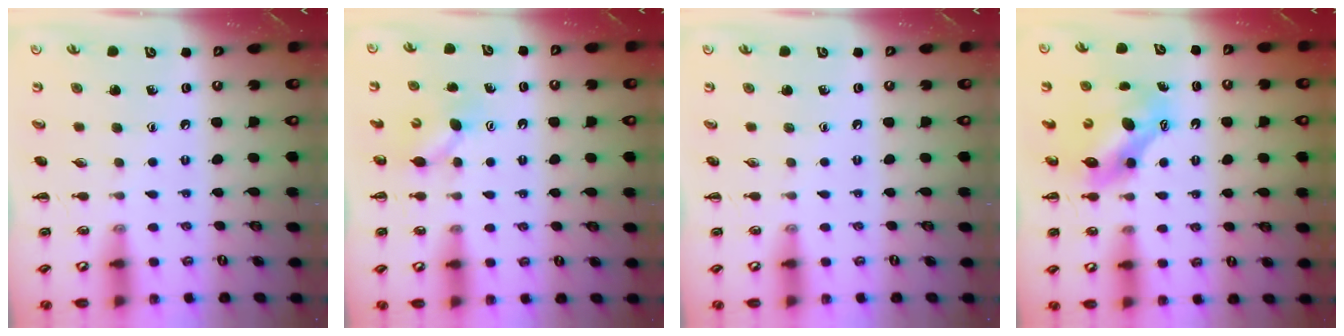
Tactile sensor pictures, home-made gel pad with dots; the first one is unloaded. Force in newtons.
{"total": 4.4, "press": 4.2, "slide": 1.2}
{"total": 0.0}
{"total": 7.1, "press": 7.0, "slide": 1.2}